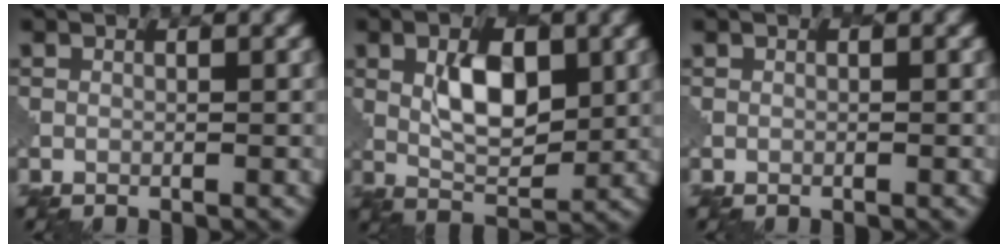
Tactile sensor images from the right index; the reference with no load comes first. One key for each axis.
{"total": 5.3, "fx": 1.3, "fy": 2.8, "fz": 4.3, "tx": -0.079, "ty": -0.001, "tz": 0.027}
{"total": 0.0}